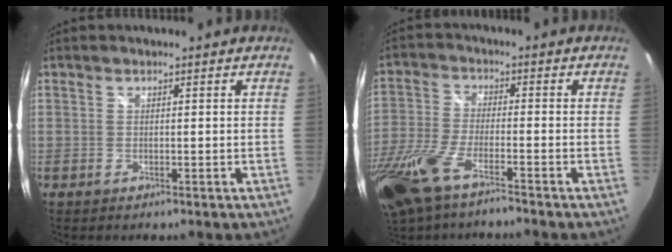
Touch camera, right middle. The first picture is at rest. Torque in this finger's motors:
{"motor_torque": [1.13, -1.01, 0.40, 0.21]}